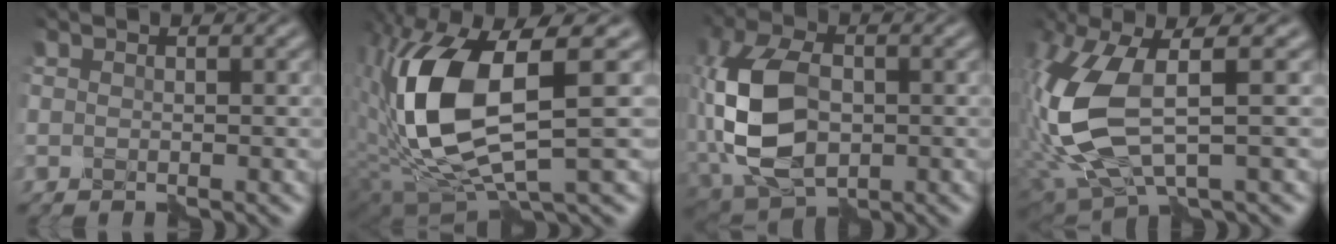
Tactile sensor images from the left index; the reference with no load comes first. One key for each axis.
{"total": 11.2, "fx": 0.8, "fy": 4.6, "fz": 10.2, "tx": -0.221, "ty": -0.005, "tz": 0.017}
{"total": 10.4, "fx": -1.0, "fy": 6.6, "fz": 8.0, "tx": -0.191, "ty": 0.002, "tz": -0.026}
{"total": 10.4, "fx": 0.8, "fy": 4.3, "fz": 9.5, "tx": -0.234, "ty": -0.010, "tz": 0.018}